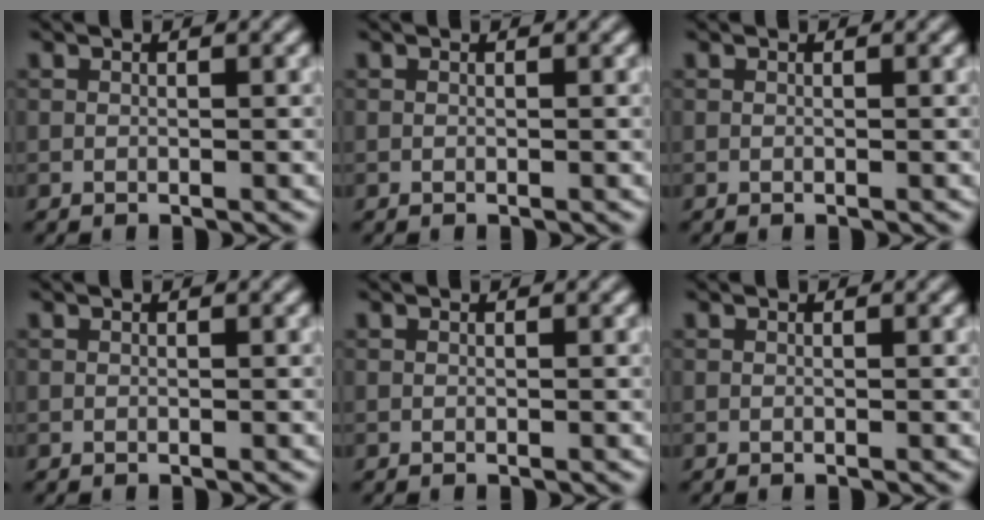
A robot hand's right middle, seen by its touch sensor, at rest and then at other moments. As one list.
[{"total": 0.0}, {"total": 0.0}, {"total": 0.0}, {"total": 0.0}, {"total": 0.0}]